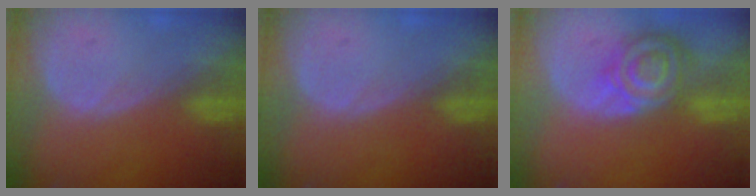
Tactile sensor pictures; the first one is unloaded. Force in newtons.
{"total": 0.0}
{"total": 8.3, "press": 7.2, "slide": 4.0}